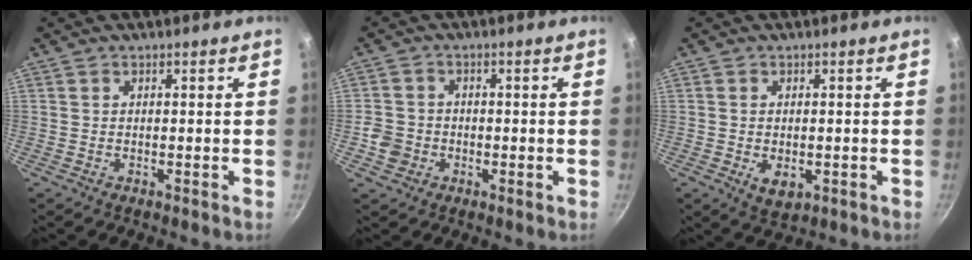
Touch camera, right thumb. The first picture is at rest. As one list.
[{"total": 4.6, "force": [-1.4, 4.1, 1.5], "torque": [-0.016, 0.019, -0.027]}, {"total": 4.4, "force": [-0.9, 2.7, 3.3], "torque": [-0.050, -0.012, -0.009]}]